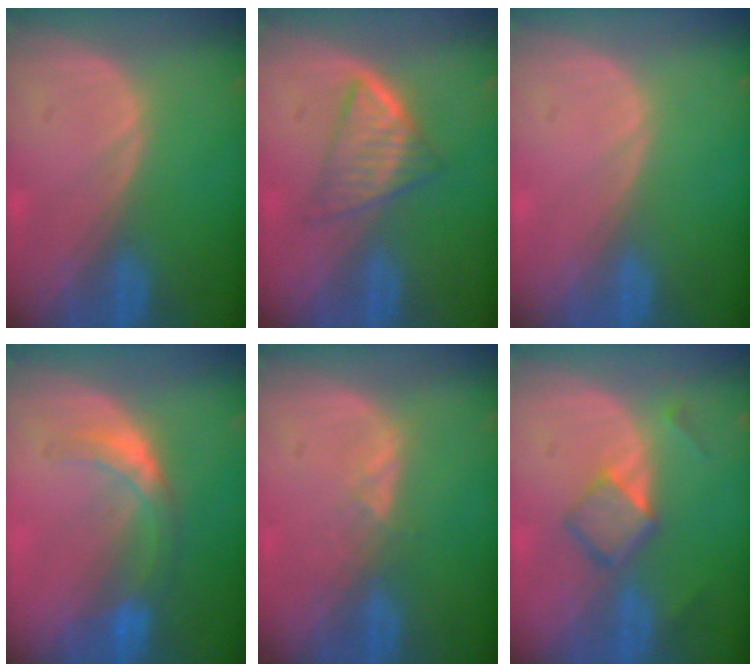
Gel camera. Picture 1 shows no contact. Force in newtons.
{"total": 5.4, "press": 5.0, "slide": 2.0}
{"total": 0.0}
{"total": 5.9, "press": 5.2, "slide": 2.8}
{"total": 1.6, "press": 1.6, "slide": 0.3}
{"total": 4.9, "press": 4.6, "slide": 1.8}